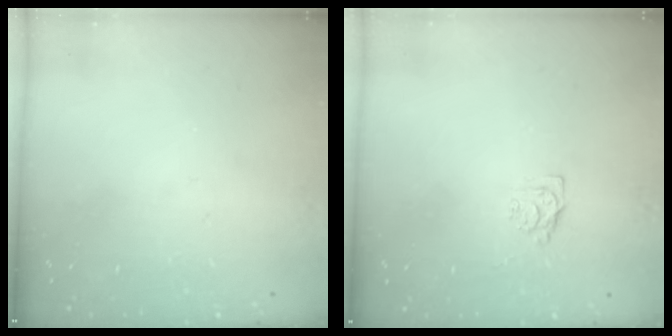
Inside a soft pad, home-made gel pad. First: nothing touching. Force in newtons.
{"total": 4.7, "press": 4.6, "slide": 0.7}